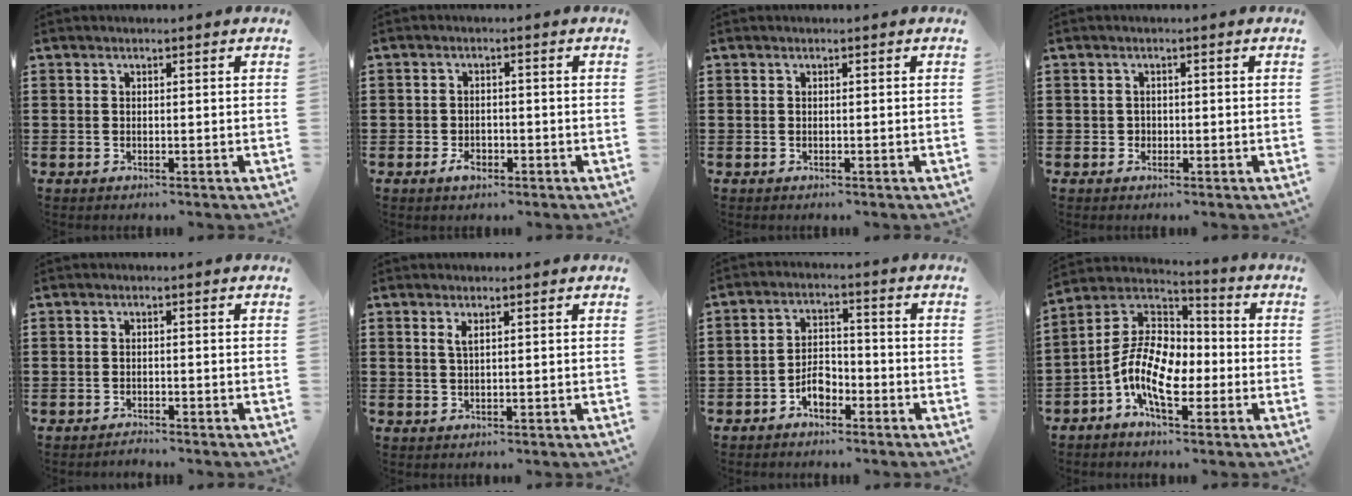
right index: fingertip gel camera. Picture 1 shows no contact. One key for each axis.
{"total": 2.0, "fx": -1.1, "fy": 1.2, "fz": 1.1, "tx": -0.023, "ty": 0.000, "tz": -0.022}
{"total": 0.0}
{"total": 1.0, "fx": -0.3, "fy": 0.9, "fz": 0.2, "tx": -0.007, "ty": 0.003, "tz": -0.007}
{"total": 1.2, "fx": -1.2, "fy": 0.0, "fz": 0.0, "tx": -0.004, "ty": 0.003, "tz": -0.024}
{"total": 1.4, "fx": 0.7, "fy": 0.4, "fz": 1.2, "tx": -0.025, "ty": 0.004, "tz": 0.011}
{"total": 4.2, "fx": -2.5, "fy": 2.3, "fz": 2.4, "tx": -0.044, "ty": 0.007, "tz": -0.047}
{"total": 11.1, "fx": -3.6, "fy": 5.8, "fz": 8.8, "tx": -0.211, "ty": -0.007, "tz": -0.077}